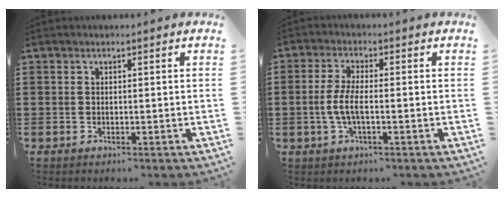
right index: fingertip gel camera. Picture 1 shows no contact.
{"total": 4.6, "force": [-1.0, 1.3, 4.3], "torque": [-0.106, -0.005, -0.028]}